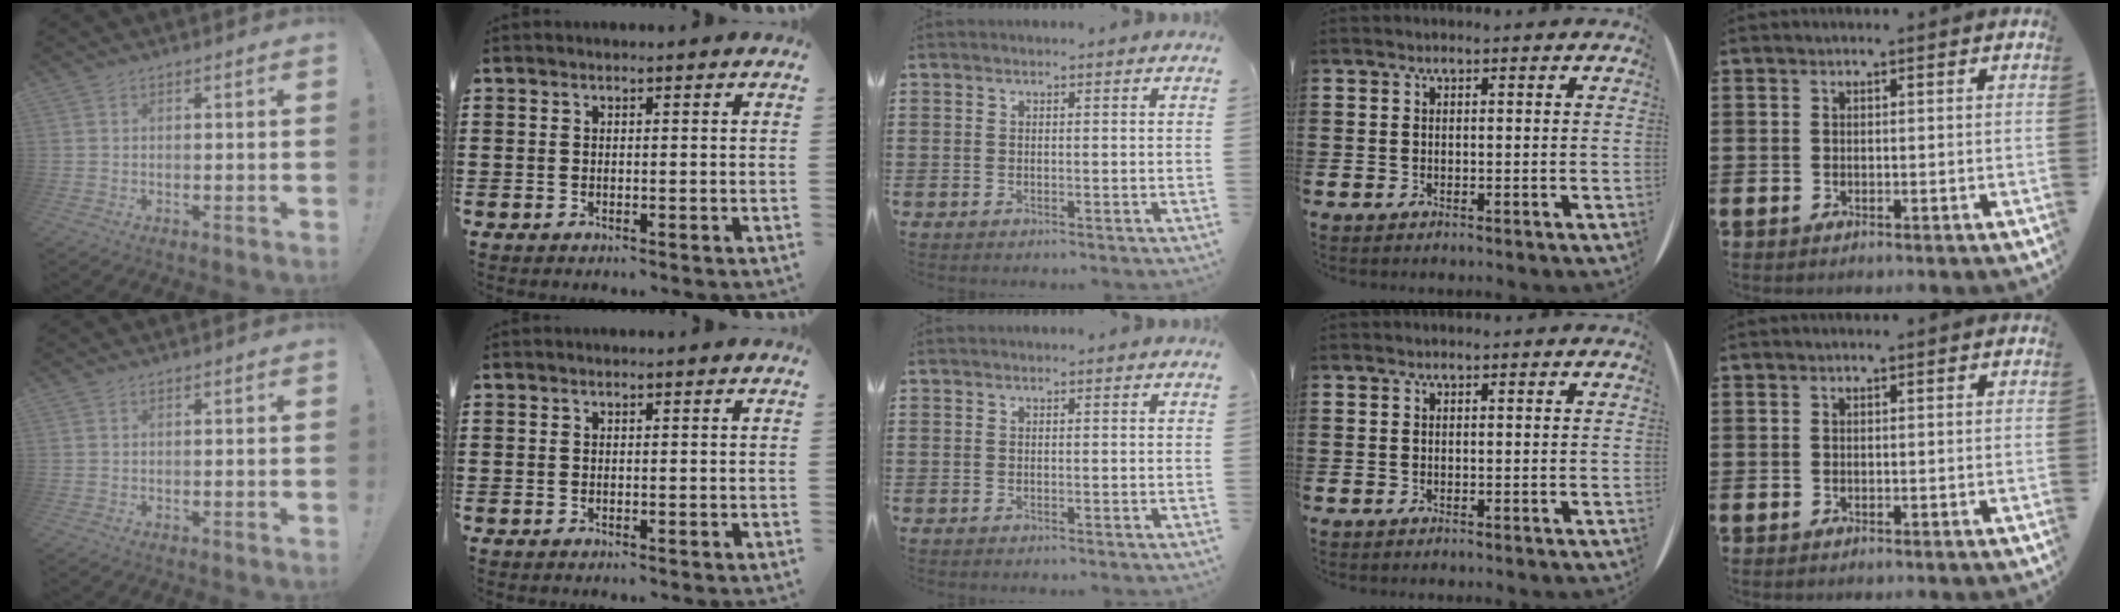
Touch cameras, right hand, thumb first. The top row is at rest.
{}